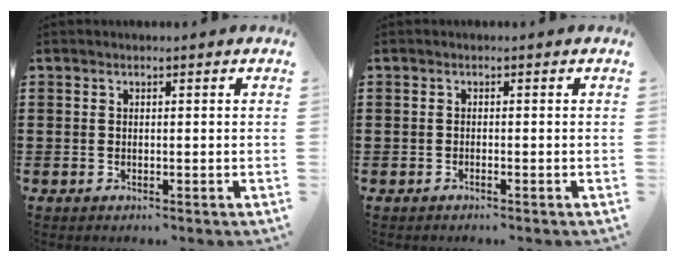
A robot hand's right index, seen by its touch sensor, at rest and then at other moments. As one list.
[{"total": 0.0}]